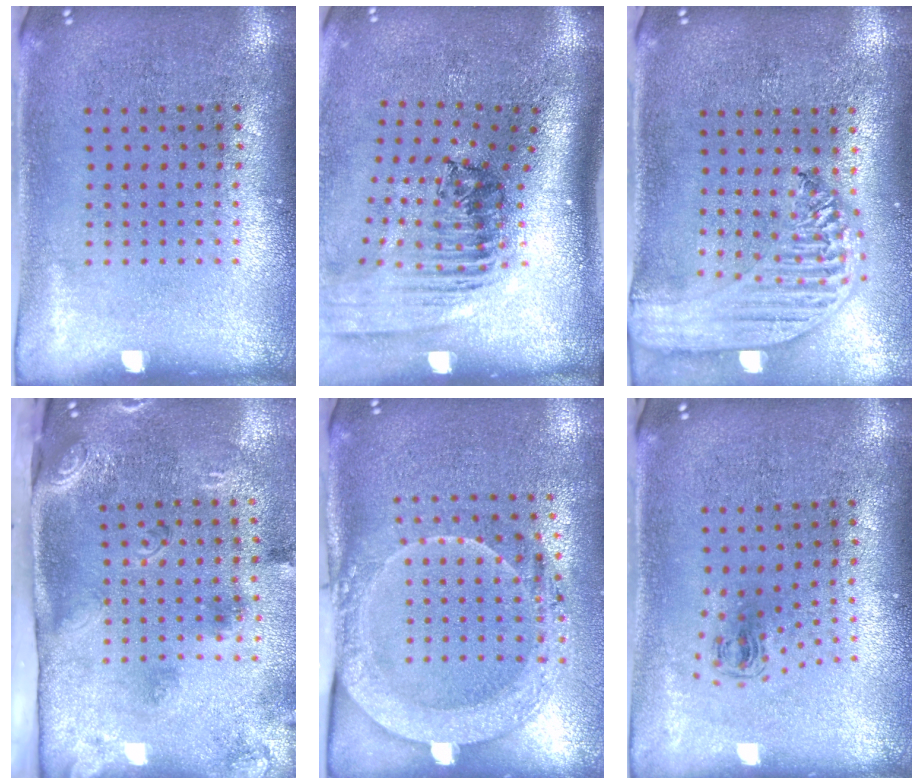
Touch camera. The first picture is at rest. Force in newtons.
{"total": 2.5, "press": 1.8, "slide": 1.8}
{"total": 2.7, "press": 2.2, "slide": 1.6}
{"total": 3.1, "press": 2.0, "slide": 2.4}
{"total": 2.0, "press": 2.0, "slide": 0.3}
{"total": 0.7, "press": 0.4, "slide": 0.6}